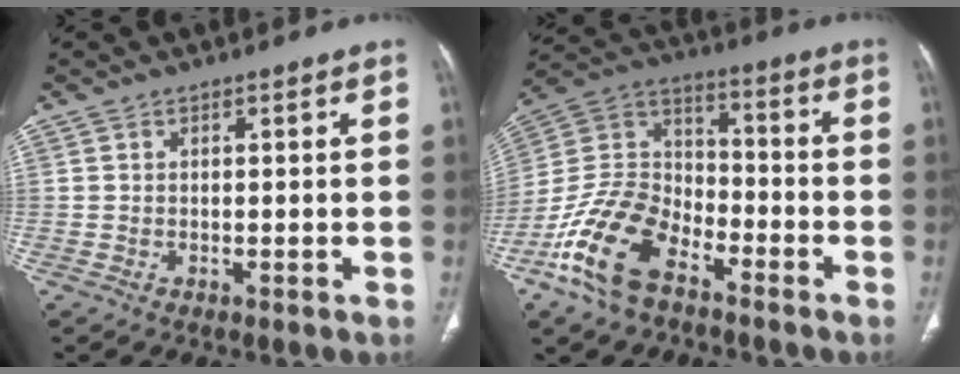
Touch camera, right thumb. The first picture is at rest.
{"total": 16.5, "force": [-9.7, 9.2, 9.7], "torque": [-0.186, 0.061, -0.191]}